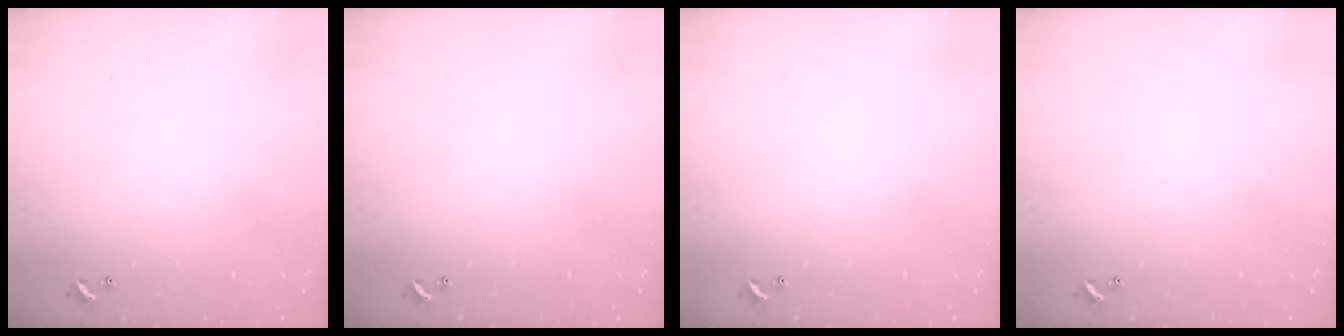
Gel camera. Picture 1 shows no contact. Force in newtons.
{"total": 0.0}
{"total": 0.0}
{"total": 0.0}